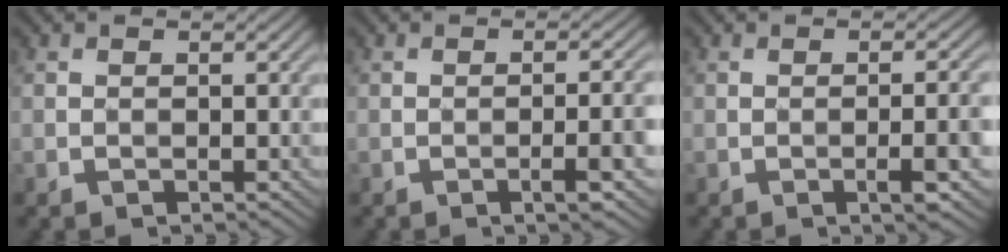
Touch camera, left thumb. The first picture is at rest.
{"total": 4.0, "force": [-1.6, 0.2, 3.7], "torque": [-0.057, 0.009, -0.026]}
{"total": 4.5, "force": [-1.5, 0.4, 4.2], "torque": [-0.067, 0.006, -0.022]}